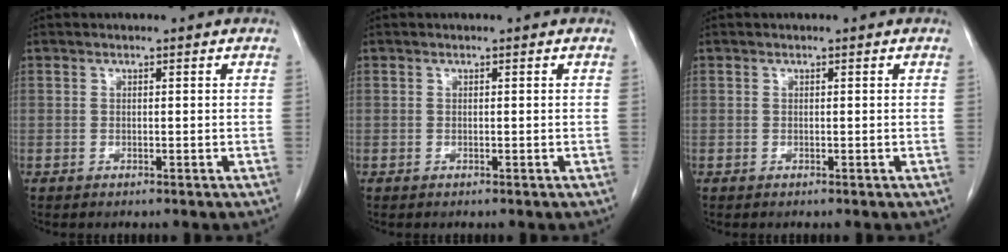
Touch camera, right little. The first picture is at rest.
{"total": 0.0}
{"total": 0.0}